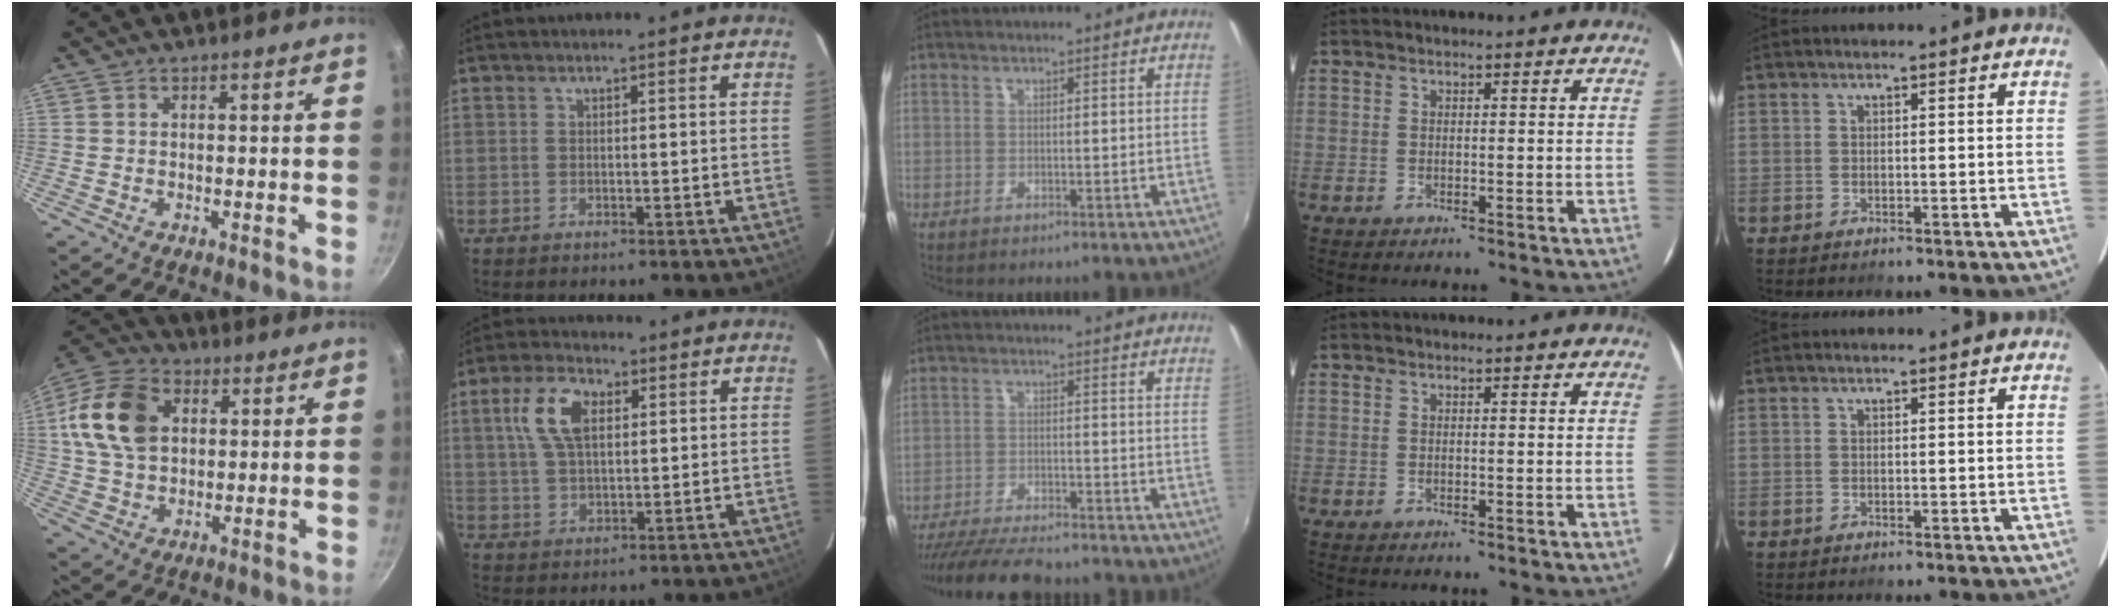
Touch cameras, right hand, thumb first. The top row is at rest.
{"thumb": {"total": 15.7, "force": [3.4, 11.2, 10.5], "torque": [-0.178, 0.012, 0.051]}, "index": {"total": 9.0, "force": [2.9, 4.8, 7.0], "torque": [-0.142, 0.020, 0.056]}, "middle": {"total": 14.2, "force": [-12.5, 2.7, 6.2], "torque": [-0.137, -0.021, -0.202]}}